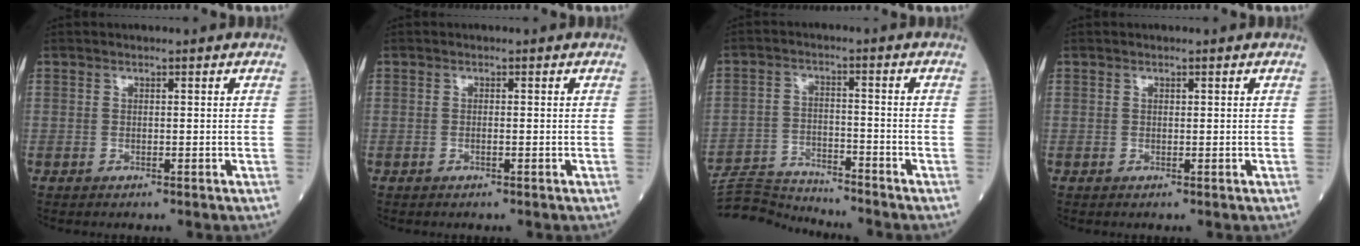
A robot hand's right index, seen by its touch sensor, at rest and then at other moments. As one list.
[{"total": 0.6, "force": [-0.2, 0.0, 0.5], "torque": [-0.012, 0.000, -0.004]}, {"total": 9.4, "force": [-9.4, 0.2, 0.0], "torque": [-0.005, 0.009, -0.160]}, {"total": 0.0}]